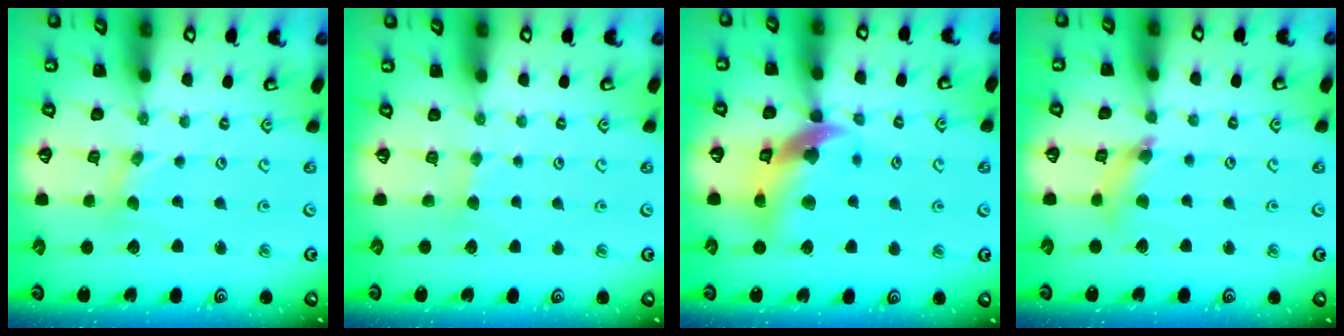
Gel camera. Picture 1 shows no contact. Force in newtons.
{"total": 2.7, "press": 2.6, "slide": 0.4}
{"total": 14.0, "press": 13.9, "slide": 2.0}
{"total": 5.9, "press": 5.9, "slide": 0.7}